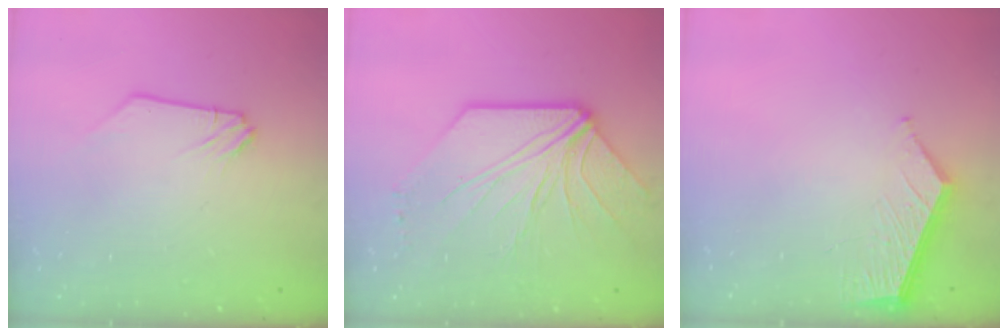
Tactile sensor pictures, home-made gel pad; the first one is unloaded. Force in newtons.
{"total": 10.5, "press": 10.4, "slide": 1.6}
{"total": 6.0, "press": 6.0, "slide": 0.4}